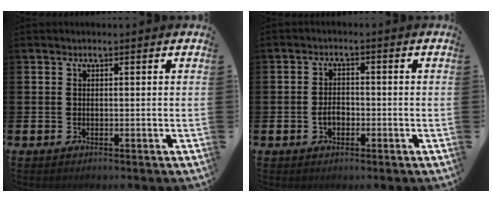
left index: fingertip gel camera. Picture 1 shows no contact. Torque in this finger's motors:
{"motor_torque": [0.61, 0.14, 0.08, 0.08]}